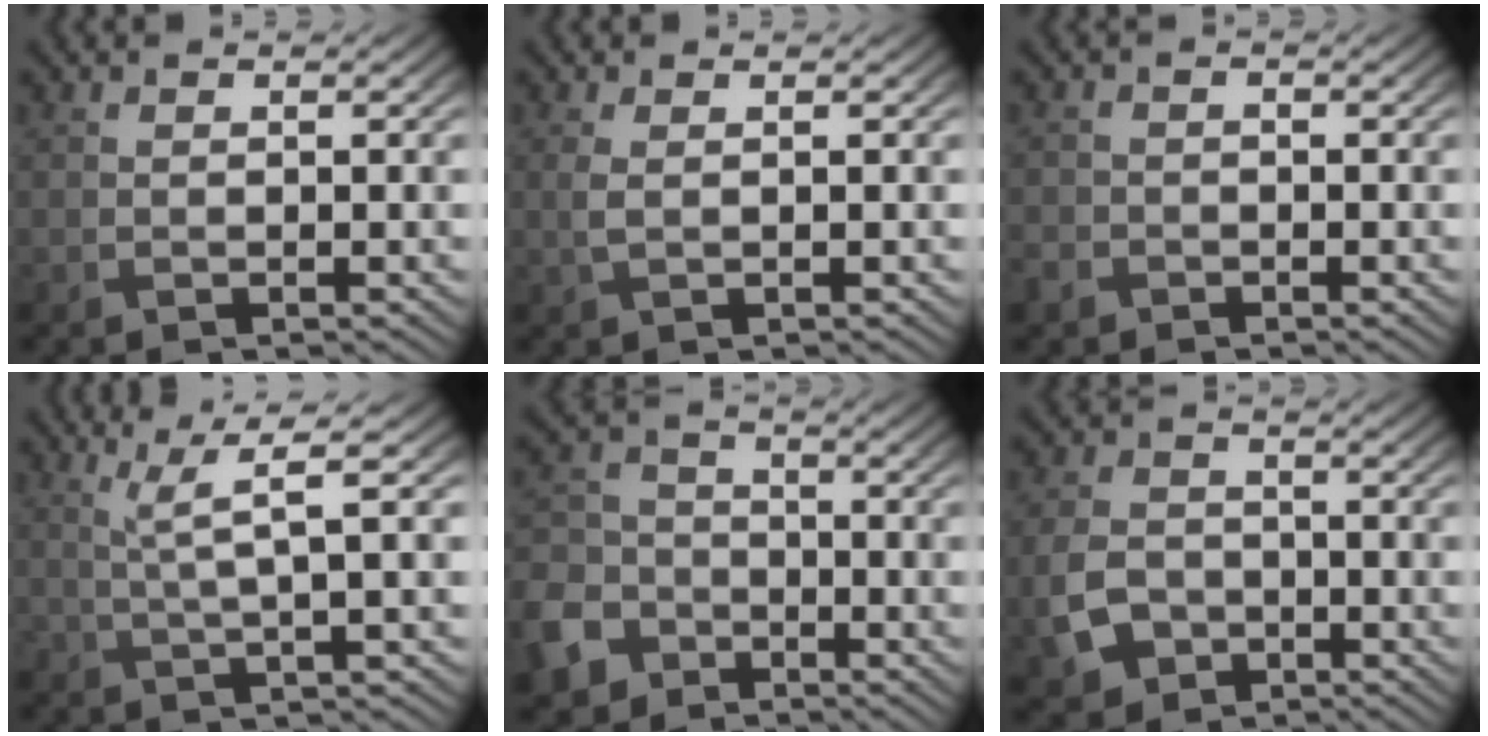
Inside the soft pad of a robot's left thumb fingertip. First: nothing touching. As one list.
[{"total": 1.3, "force": [0.2, 0.5, 1.2], "torque": [-0.036, 0.003, 0.007]}, {"total": 2.1, "force": [-1.5, 1.3, 0.5], "torque": [-0.015, -0.003, -0.037]}, {"total": 3.9, "force": [1.4, 0.2, 3.7], "torque": [-0.079, 0.008, 0.031]}, {"total": 9.7, "force": [-5.7, 7.1, 3.4], "torque": [-0.104, -0.033, -0.124]}, {"total": 5.8, "force": [-2.3, 4.3, 3.0], "torque": [-0.087, -0.009, -0.048]}]